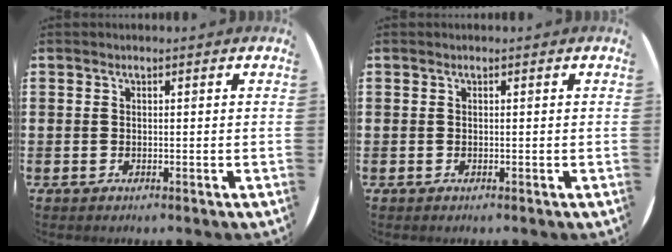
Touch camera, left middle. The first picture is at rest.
{"total": 0.0}